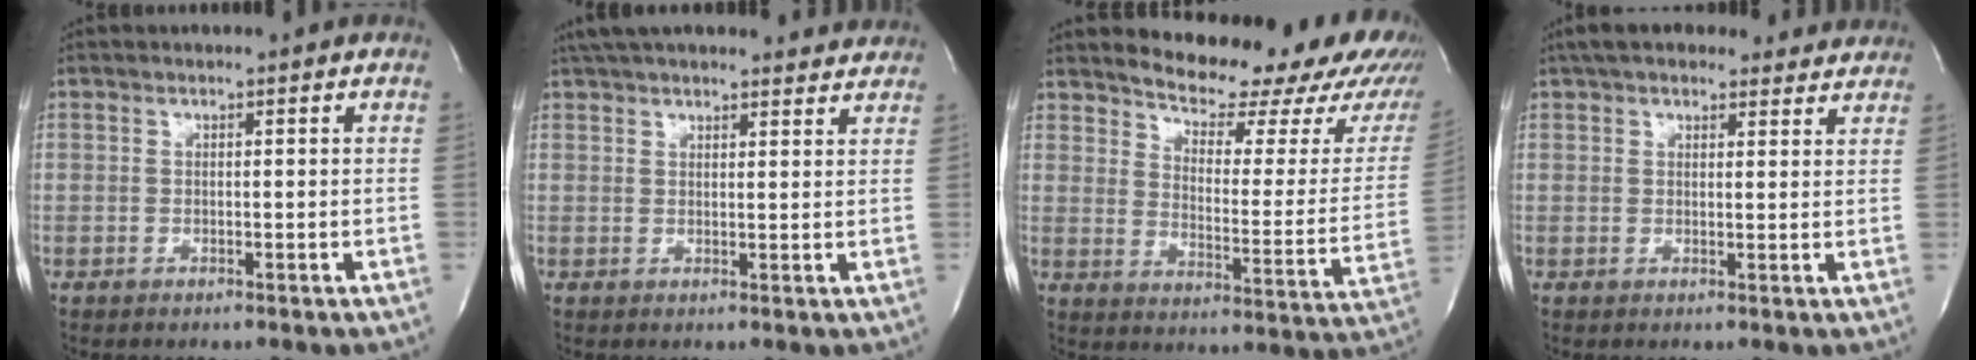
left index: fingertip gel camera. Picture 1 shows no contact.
{"total": 16.2, "force": [14.7, 3.4, 5.8], "torque": [-0.088, 0.038, 0.199]}
{"total": 22.0, "force": [19.6, 5.5, 8.3], "torque": [-0.107, -0.084, 0.226]}
{"total": 12.9, "force": [11.3, 4.2, 4.6], "torque": [-0.054, 0.040, 0.146]}